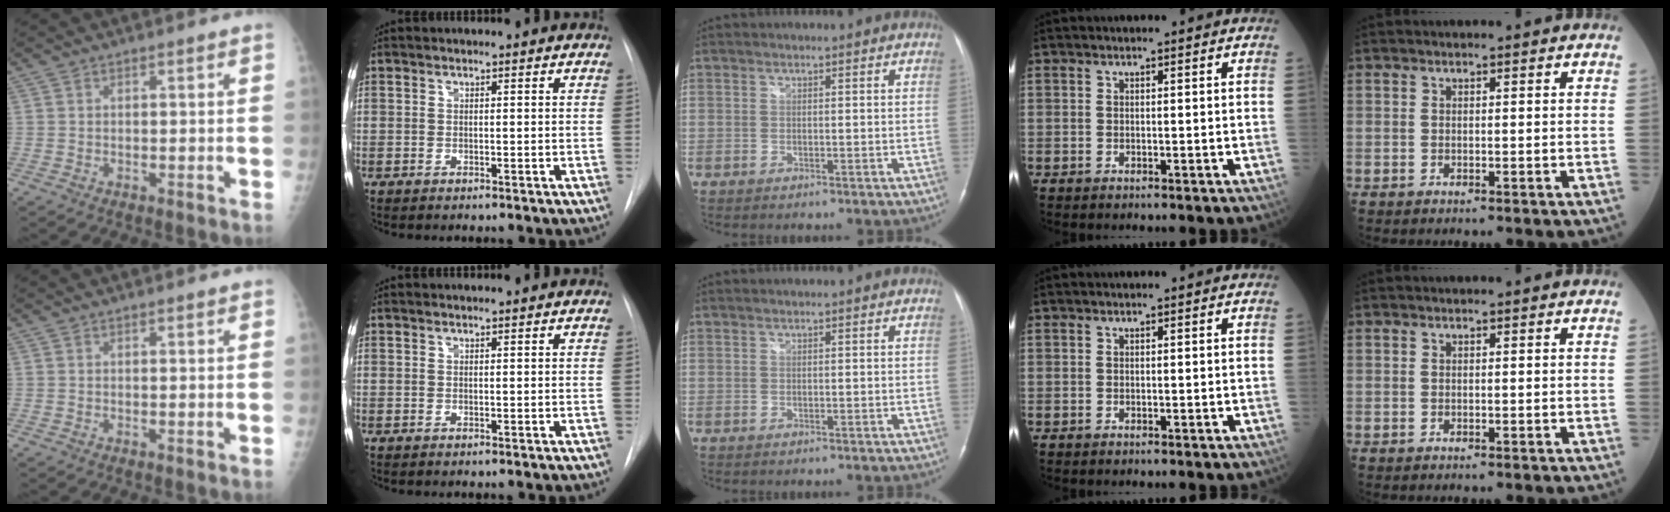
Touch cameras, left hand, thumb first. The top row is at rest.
{"thumb": {"total": 0.7, "force": [0.7, 0.1, 0.3], "torque": [-0.005, 0.001, 0.009]}}